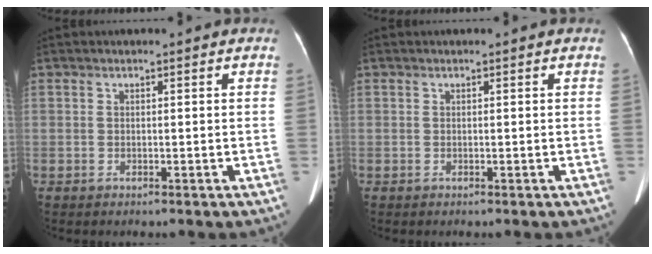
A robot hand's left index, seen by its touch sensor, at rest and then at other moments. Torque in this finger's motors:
{"motor_torque": [0.04, 0.05, 0.00, 0.00]}